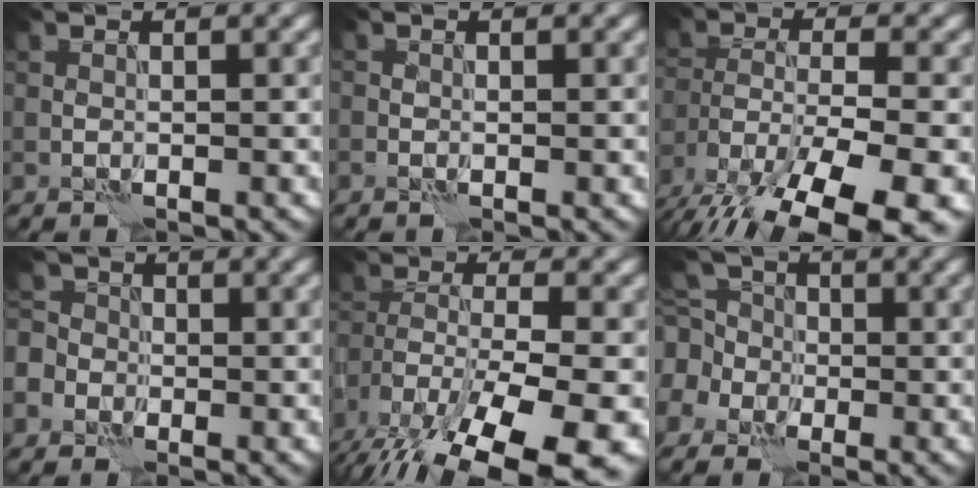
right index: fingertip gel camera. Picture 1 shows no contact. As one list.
[{"total": 0.6, "force": [-0.2, 0.5, 0.1], "torque": [0.001, -0.002, -0.004]}, {"total": 13.5, "force": [-9.4, 4.8, 8.4], "torque": [-0.163, -0.036, -0.146]}, {"total": 5.7, "force": [-2.8, 4.7, 1.6], "torque": [-0.032, 0.004, -0.069]}, {"total": 14.2, "force": [-9.3, 5.4, 9.2], "torque": [-0.189, -0.037, -0.138]}, {"total": 6.9, "force": [-0.8, 6.2, 3.0], "torque": [-0.070, 0.018, -0.054]}]